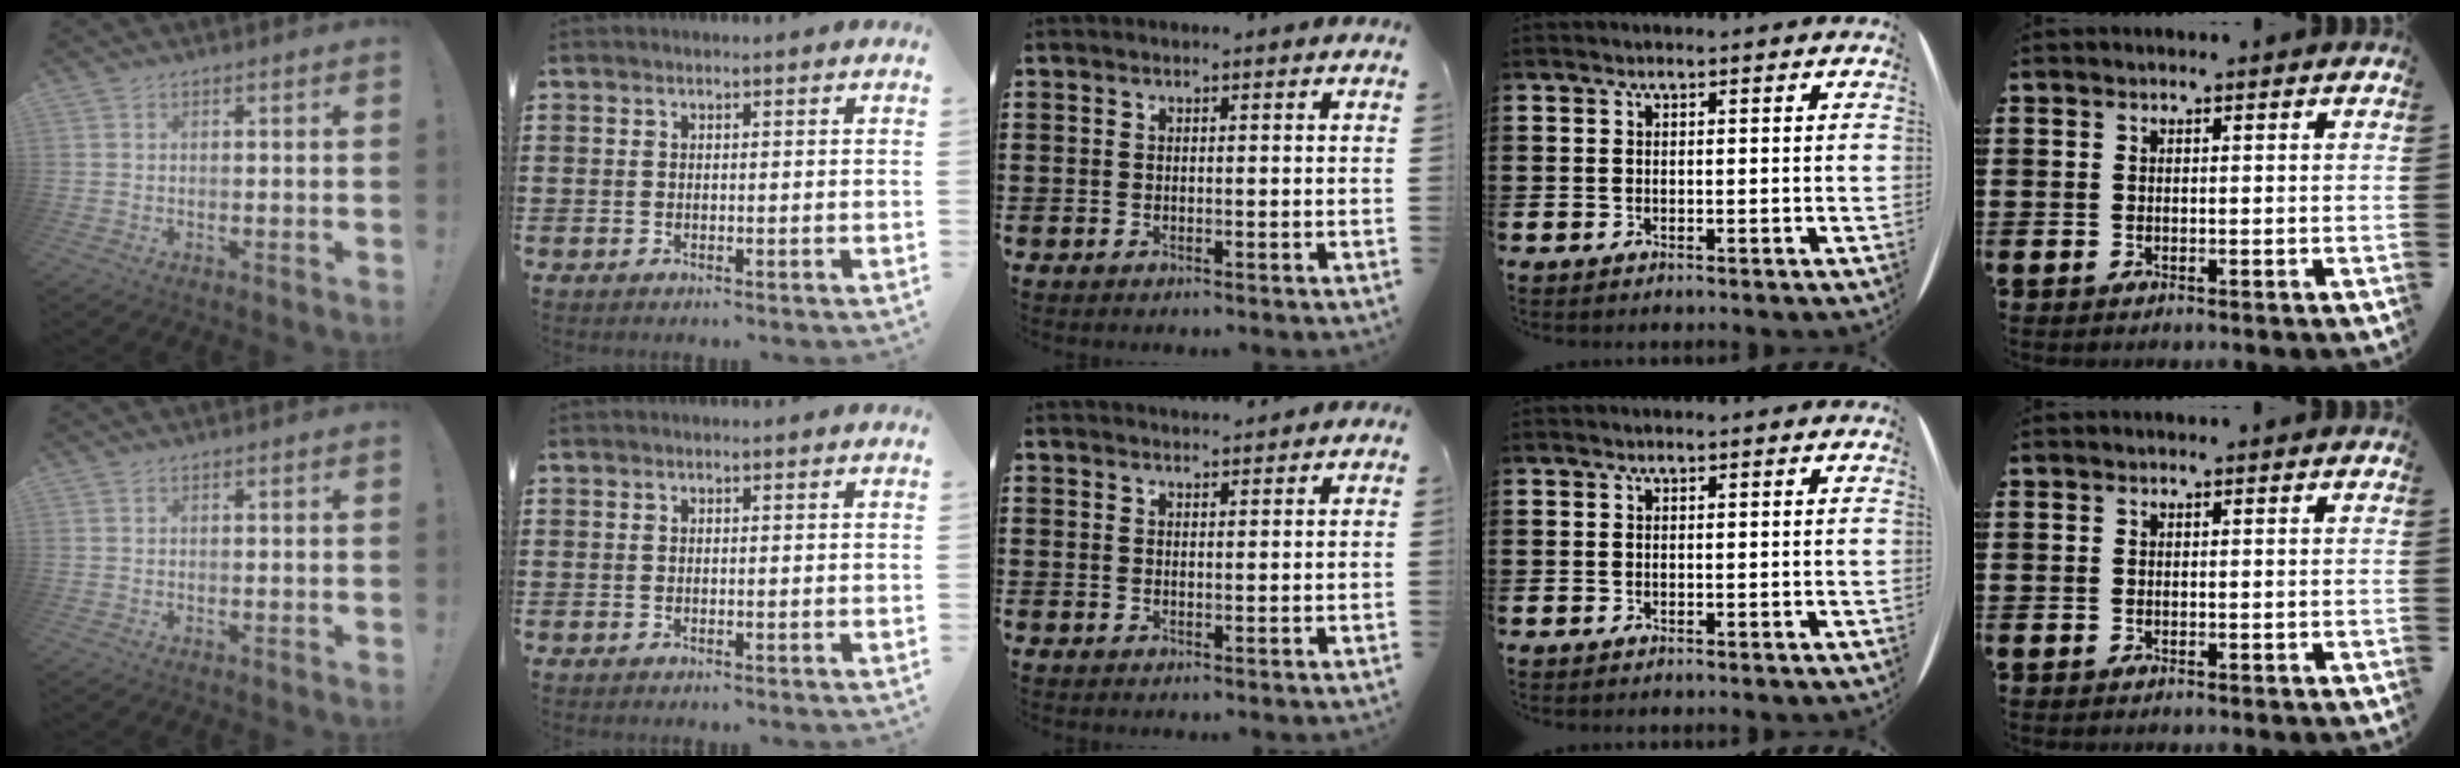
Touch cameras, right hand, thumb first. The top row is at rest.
{"middle": {"total": 1.5, "force": [1.5, 0.1, 0.0], "torque": [-0.004, -0.001, 0.029]}}